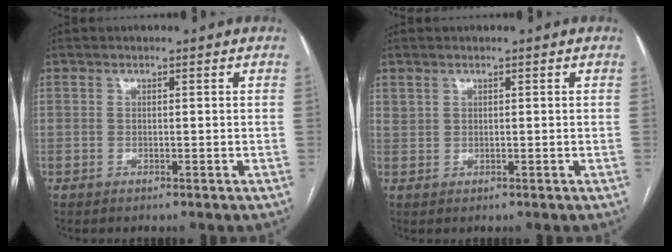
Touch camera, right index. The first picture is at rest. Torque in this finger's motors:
{"motor_torque": [-0.10, 0.03, -0.03, 0.00]}